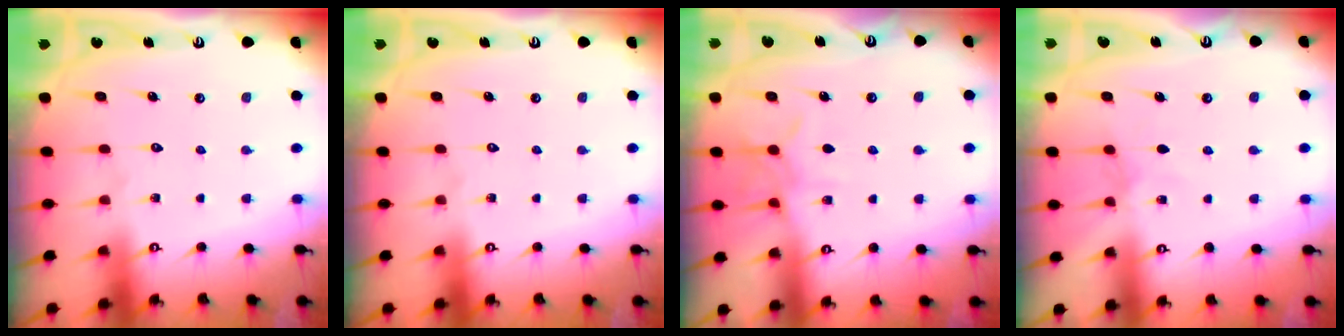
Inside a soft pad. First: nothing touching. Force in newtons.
{"total": 0.0}
{"total": 7.5, "press": 7.5, "slide": 0.8}
{"total": 2.1, "press": 2.1, "slide": 0.3}